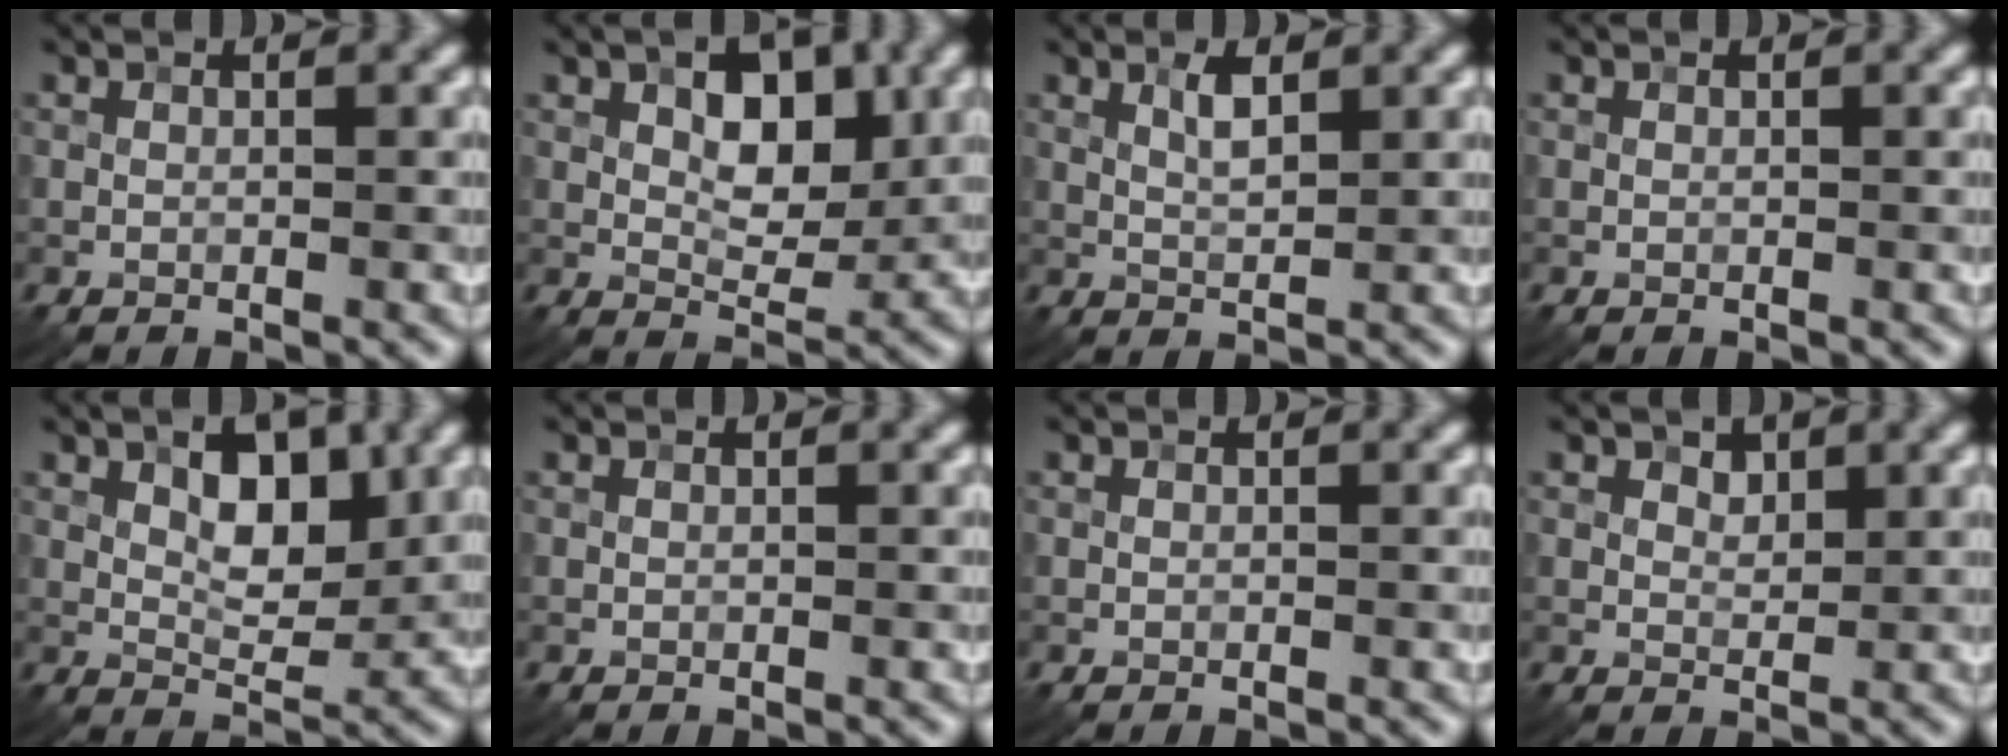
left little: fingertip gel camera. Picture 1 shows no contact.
{"total": 6.0, "force": [1.7, 3.4, 4.7], "torque": [-0.063, 0.001, 0.023]}
{"total": 2.1, "force": [0.9, 0.6, 1.7], "torque": [-0.037, 0.001, 0.017]}
{"total": 0.0}
{"total": 5.3, "force": [1.7, 2.7, 4.2], "torque": [-0.058, 0.001, 0.025]}
{"total": 0.0}
{"total": 0.0}
{"total": 1.3, "force": [0.8, 0.8, 0.6], "torque": [-0.007, -0.001, 0.015]}